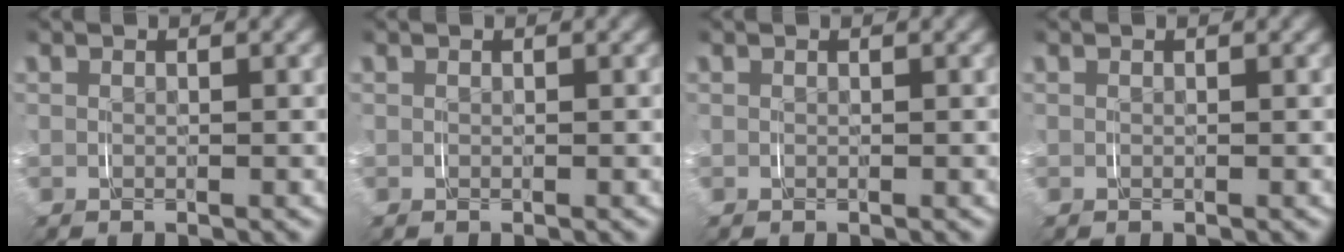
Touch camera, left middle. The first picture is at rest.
{"total": 0.0}
{"total": 0.0}
{"total": 0.0}